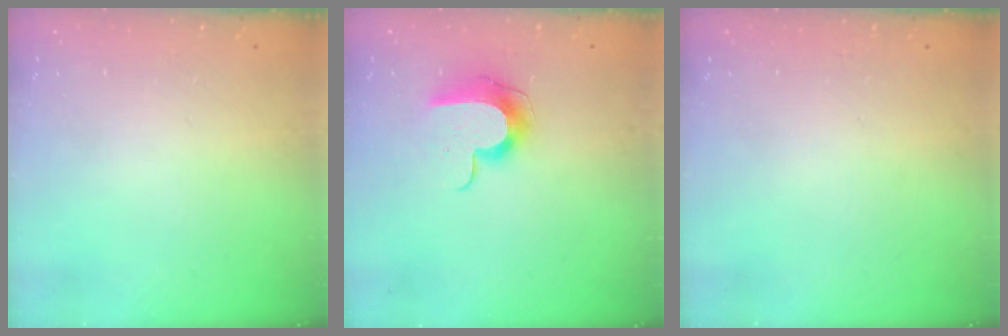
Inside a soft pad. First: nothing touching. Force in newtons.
{"total": 10.1, "press": 10.0, "slide": 1.0}
{"total": 0.0}